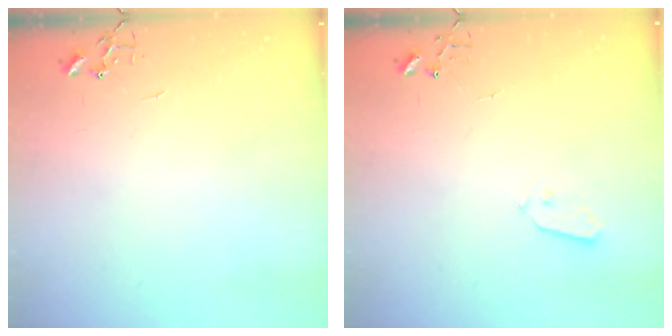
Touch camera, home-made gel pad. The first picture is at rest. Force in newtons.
{"total": 3.7, "press": 3.7, "slide": 0.1}